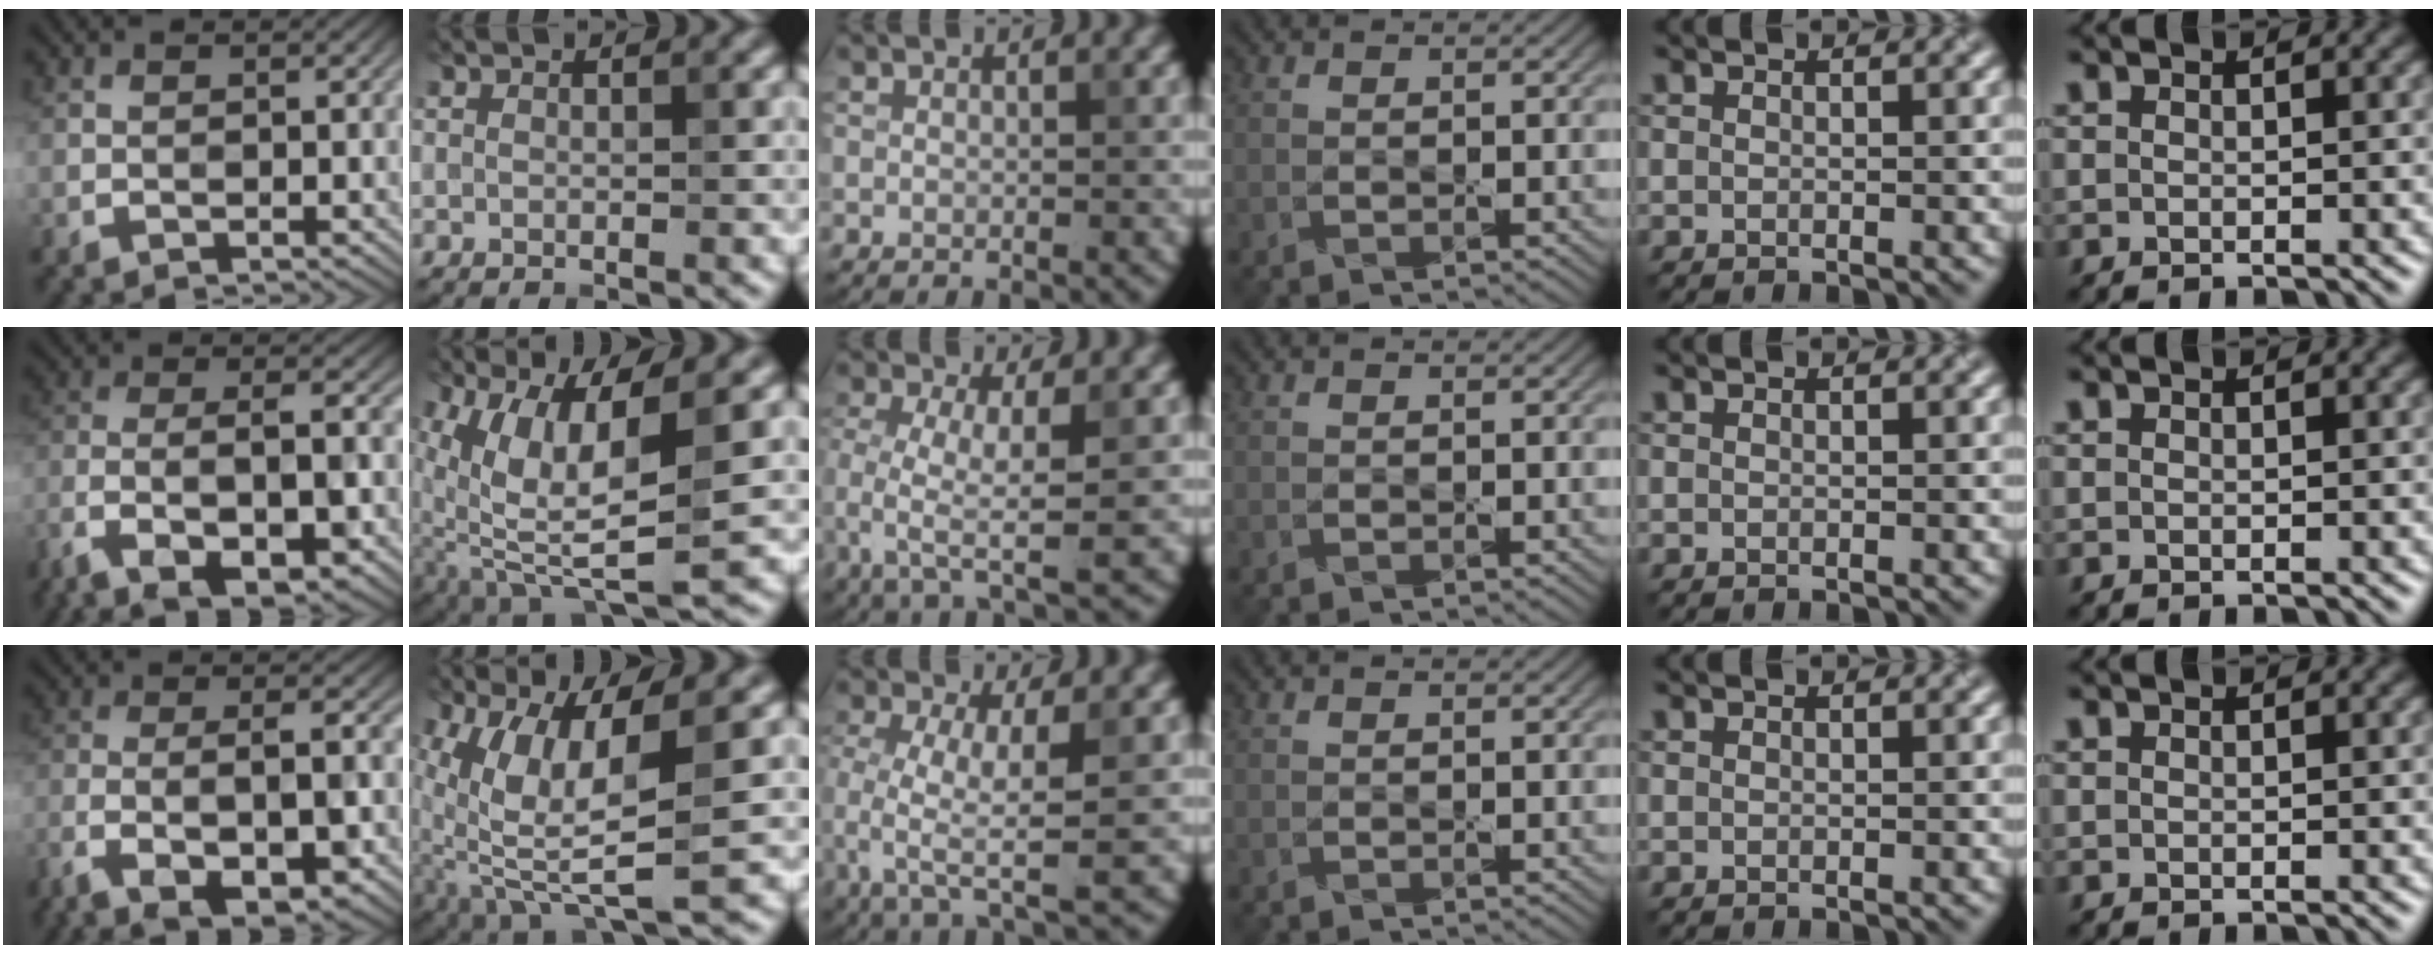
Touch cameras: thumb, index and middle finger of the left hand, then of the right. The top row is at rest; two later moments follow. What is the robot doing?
{"motion": "wipe", "object": "glass cup"}